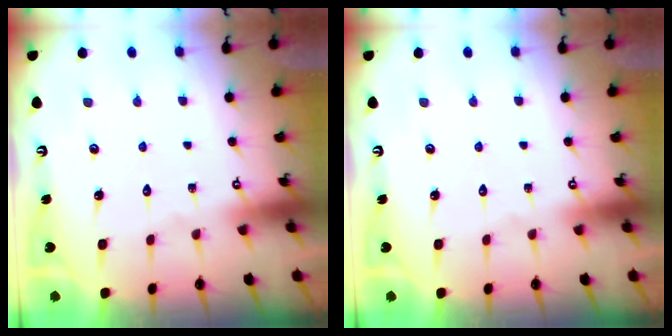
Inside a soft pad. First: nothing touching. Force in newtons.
{"total": 0.0}